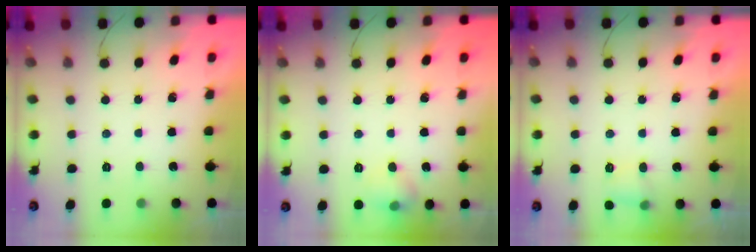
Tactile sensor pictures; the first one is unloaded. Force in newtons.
{"total": 6.6, "press": 6.4, "slide": 1.6}
{"total": 3.9, "press": 3.7, "slide": 1.3}